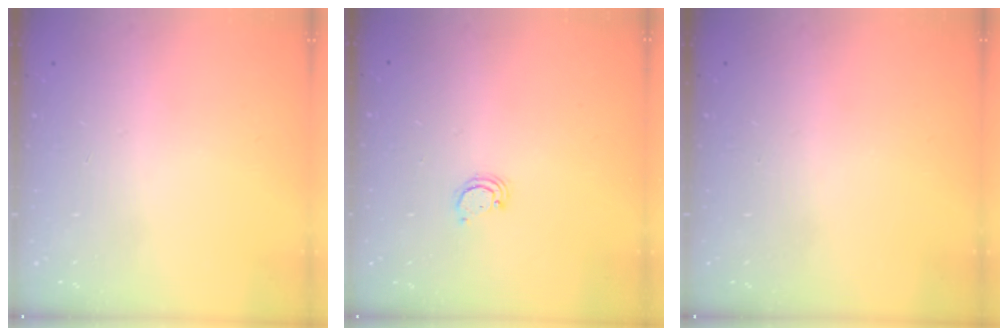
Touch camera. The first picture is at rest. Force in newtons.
{"total": 2.4, "press": 2.4, "slide": 0.2}
{"total": 0.0}